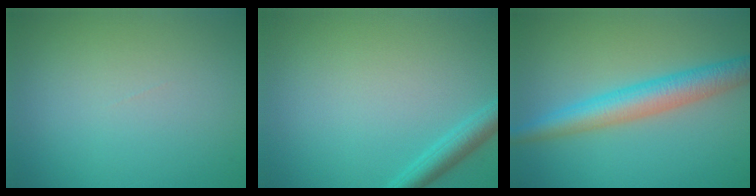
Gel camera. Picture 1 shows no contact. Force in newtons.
{"total": 2.3, "press": 2.2, "slide": 0.2}
{"total": 5.0, "press": 5.0, "slide": 0.1}